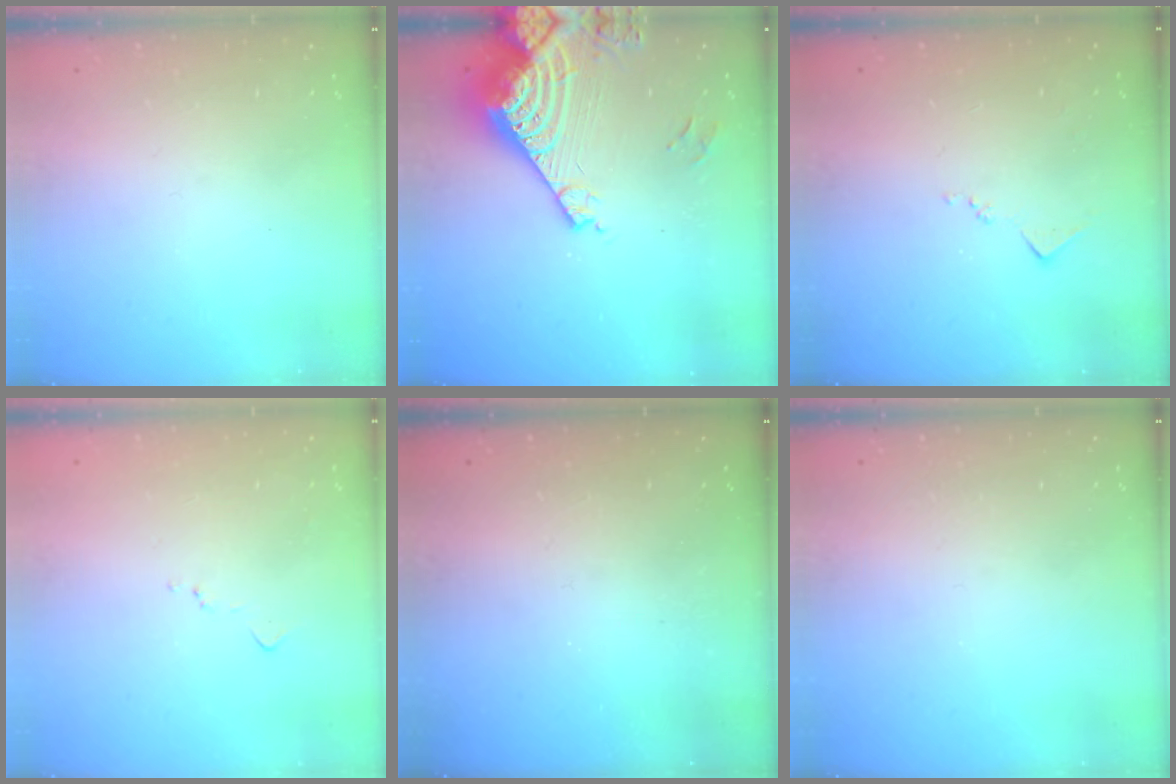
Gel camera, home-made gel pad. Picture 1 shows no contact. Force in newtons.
{"total": 12.7, "press": 12.7, "slide": 1.3}
{"total": 5.7, "press": 5.7, "slide": 0.7}
{"total": 6.8, "press": 6.8, "slide": 0.7}
{"total": 0.8, "press": 0.8, "slide": 0.3}
{"total": 0.0}